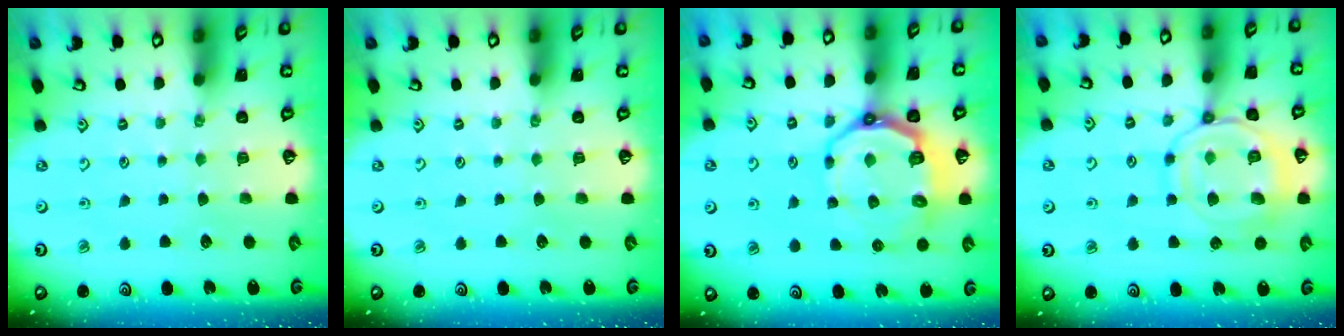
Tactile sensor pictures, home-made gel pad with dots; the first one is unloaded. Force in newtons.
{"total": 0.0}
{"total": 13.2, "press": 12.6, "slide": 4.2}
{"total": 13.9, "press": 13.8, "slide": 1.2}